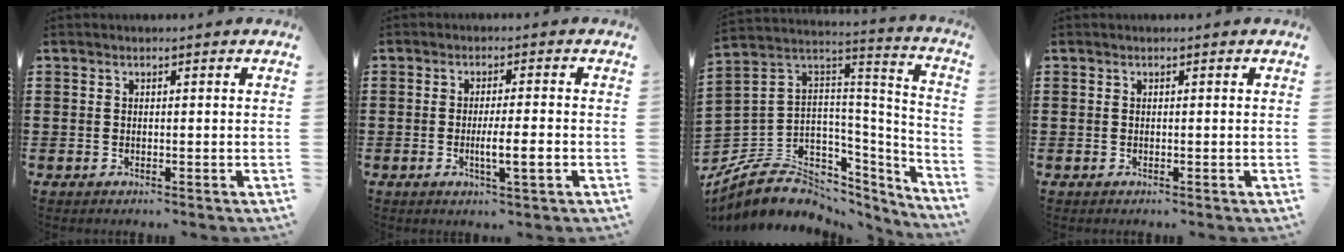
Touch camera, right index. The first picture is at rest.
{"total": 4.3, "force": [-1.2, 0.3, 4.1], "torque": [-0.069, -0.006, -0.021]}
{"total": 8.1, "force": [-4.3, 6.2, 2.9], "torque": [-0.089, -0.011, -0.076]}
{"total": 0.0}